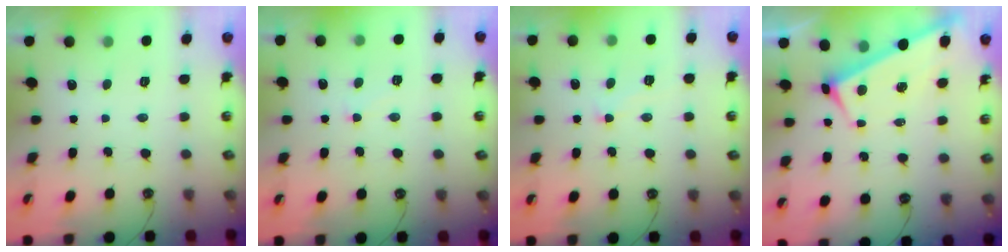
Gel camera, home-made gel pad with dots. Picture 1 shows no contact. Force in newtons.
{"total": 4.1, "press": 4.1, "slide": 0.7}
{"total": 1.6, "press": 1.4, "slide": 0.7}
{"total": 3.6, "press": 3.6, "slide": 0.2}